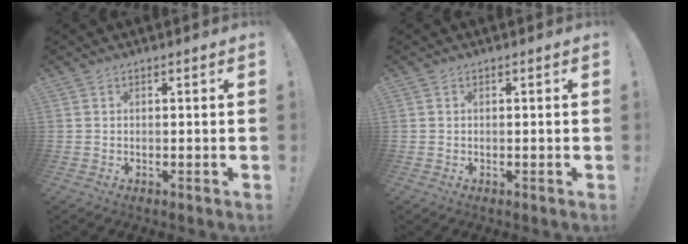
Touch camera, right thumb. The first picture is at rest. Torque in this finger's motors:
{"motor_torque": [-0.29, -0.05, -0.17, 0.11, 0.00]}